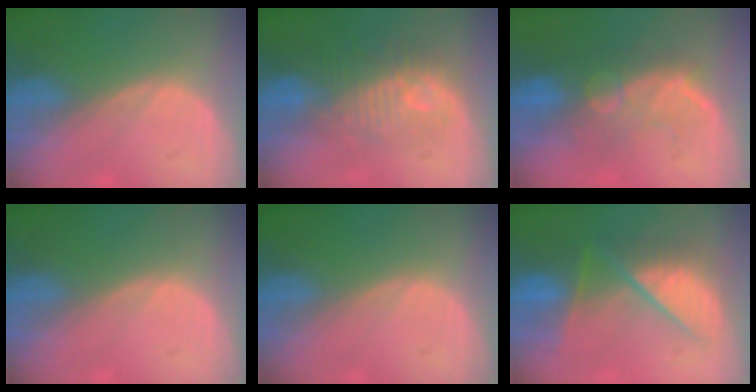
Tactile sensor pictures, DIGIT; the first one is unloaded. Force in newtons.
{"total": 9.7, "press": 8.9, "slide": 3.9}
{"total": 10.1, "press": 8.6, "slide": 5.4}
{"total": 0.0}
{"total": 0.0}
{"total": 9.0, "press": 9.0, "slide": 0.9}